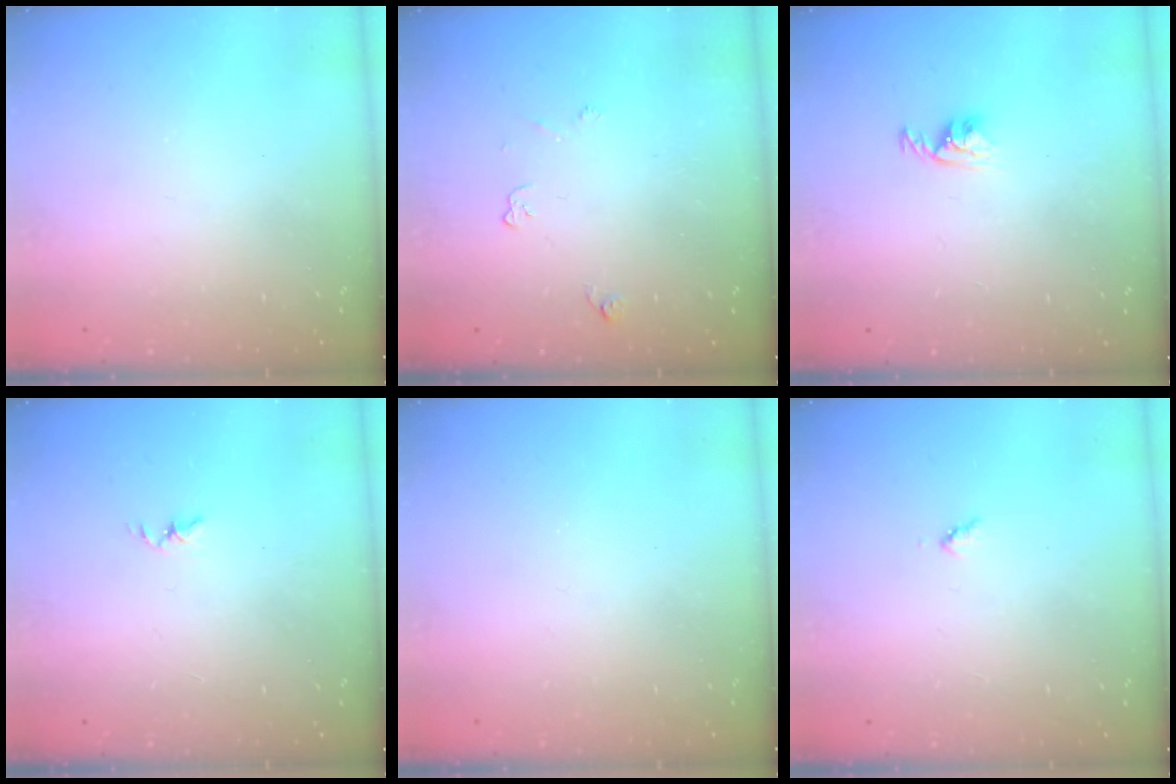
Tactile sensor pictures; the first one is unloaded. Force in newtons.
{"total": 3.4, "press": 3.4, "slide": 0.6}
{"total": 3.3, "press": 3.3, "slide": 0.5}
{"total": 1.8, "press": 1.7, "slide": 0.3}
{"total": 0.0}
{"total": 3.0, "press": 3.0, "slide": 0.3}